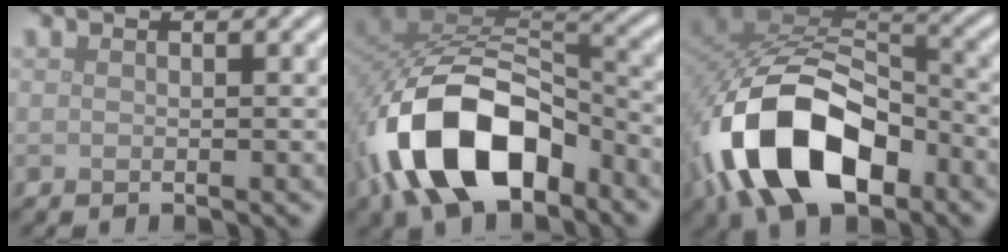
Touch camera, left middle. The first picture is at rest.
{"total": 13.3, "force": [-6.4, 7.1, 9.2], "torque": [-0.177, -0.008, -0.118]}
{"total": 13.8, "force": [-6.1, 7.7, 9.7], "torque": [-0.194, -0.009, -0.110]}